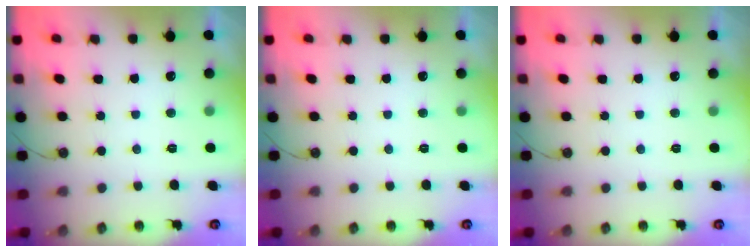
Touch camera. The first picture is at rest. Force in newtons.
{"total": 0.0}
{"total": 0.0}